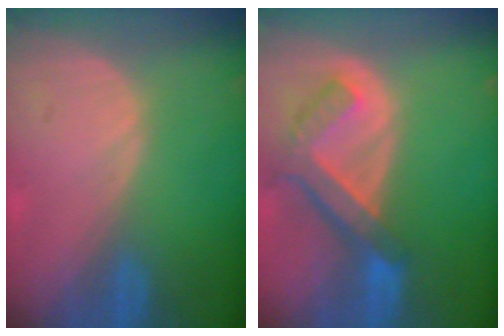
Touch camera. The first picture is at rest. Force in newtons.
{"total": 7.6, "press": 6.6, "slide": 3.8}